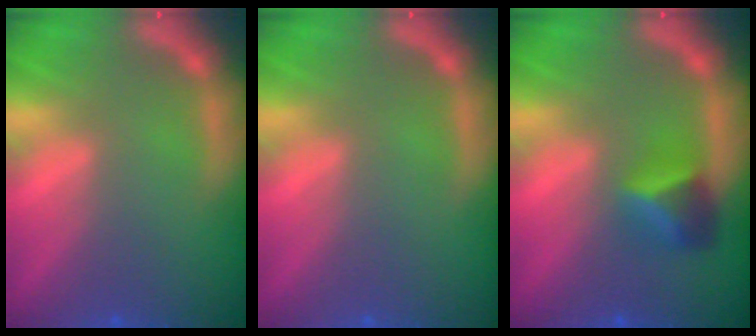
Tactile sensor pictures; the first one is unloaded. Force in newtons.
{"total": 0.0}
{"total": 2.9}